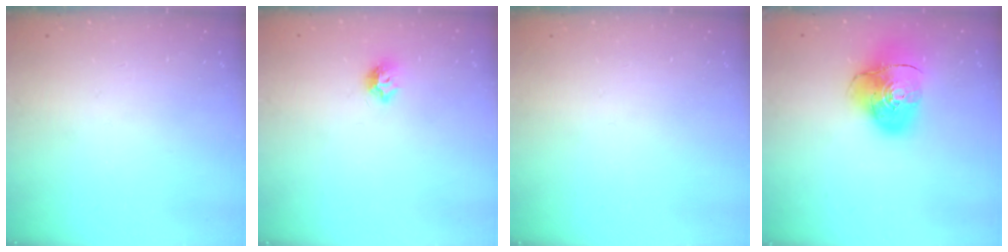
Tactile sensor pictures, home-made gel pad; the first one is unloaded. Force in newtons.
{"total": 7.1, "press": 7.1, "slide": 0.8}
{"total": 0.0}
{"total": 12.3, "press": 12.2, "slide": 1.9}